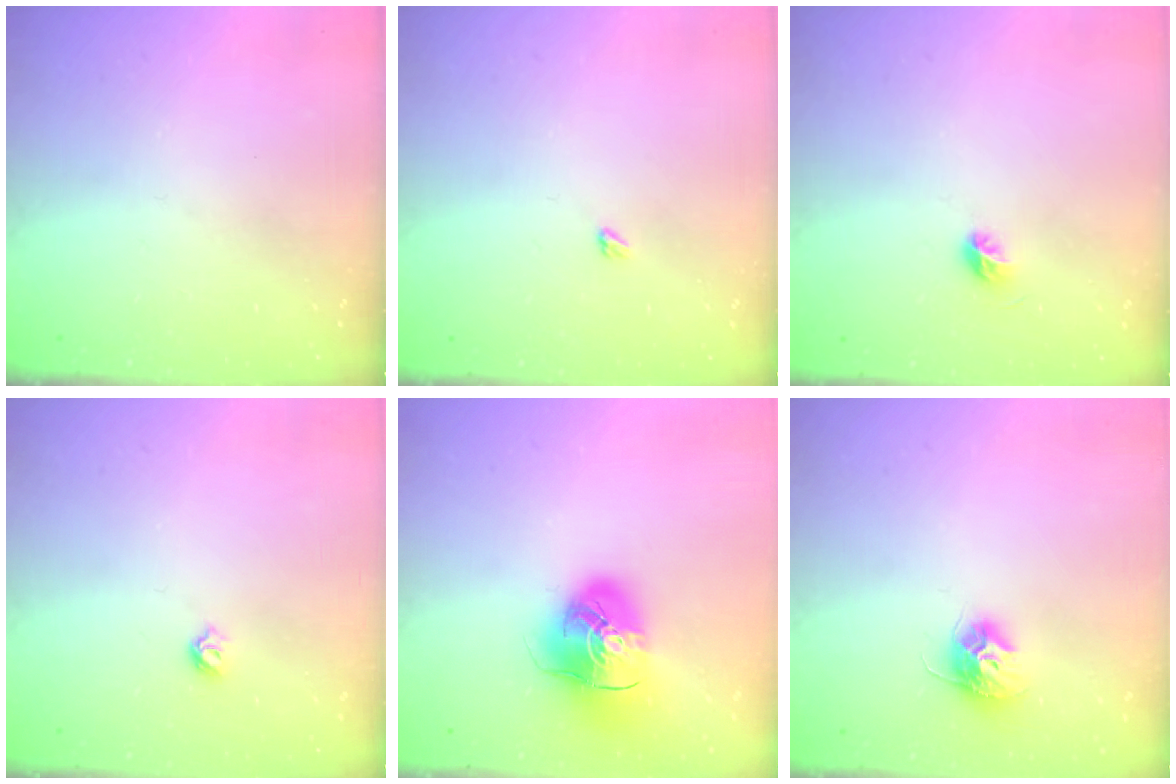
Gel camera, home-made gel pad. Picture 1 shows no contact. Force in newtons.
{"total": 2.4, "press": 2.4, "slide": 0.4}
{"total": 5.3, "press": 5.2, "slide": 1.0}
{"total": 4.8, "press": 4.8, "slide": 0.8}
{"total": 13.4, "press": 13.3, "slide": 2.0}
{"total": 9.8, "press": 9.8, "slide": 0.3}